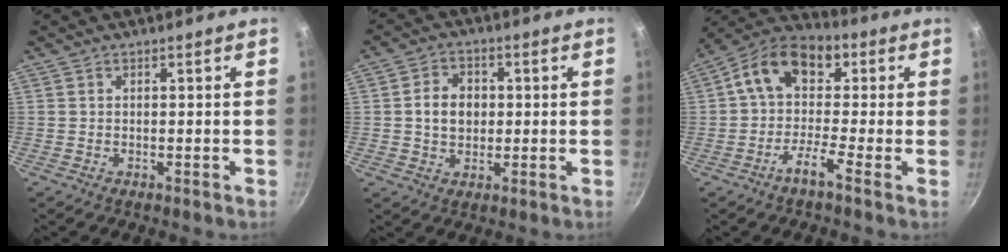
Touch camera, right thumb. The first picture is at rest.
{"total": 6.5, "force": [0.3, 5.2, 3.9], "torque": [-0.043, 0.008, 0.002]}
{"total": 11.7, "force": [-0.1, 7.2, 9.2], "torque": [-0.142, 0.044, -0.030]}